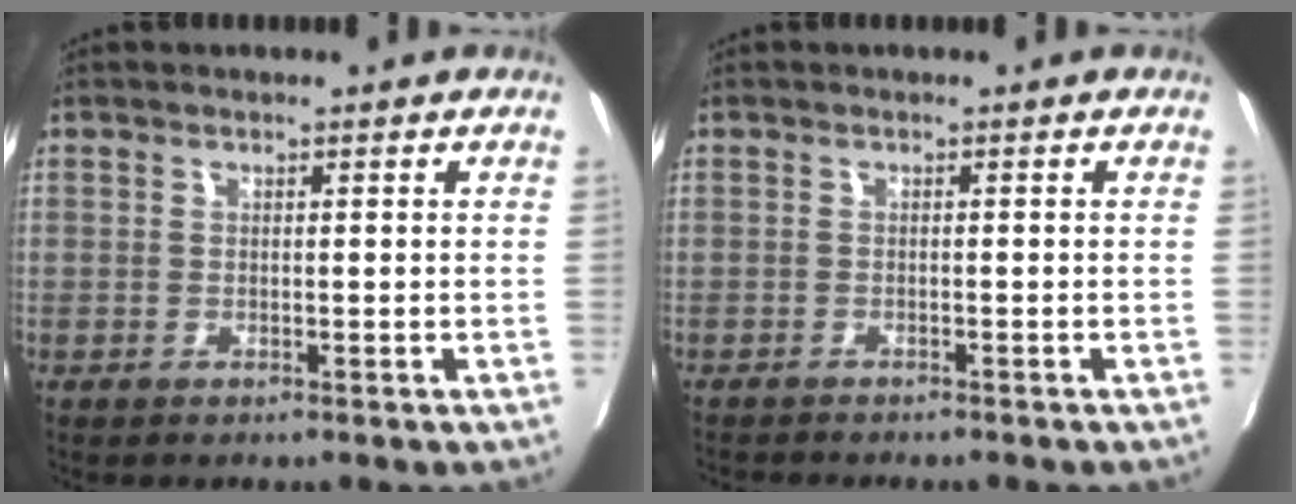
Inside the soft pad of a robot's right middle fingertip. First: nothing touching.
{"total": 2.9, "force": [-2.8, 0.4, 0.8], "torque": [-0.028, -0.014, -0.046]}